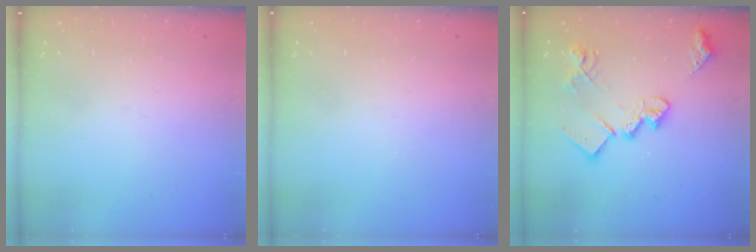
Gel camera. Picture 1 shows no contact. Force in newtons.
{"total": 0.0}
{"total": 19.8, "press": 19.8, "slide": 1.0}